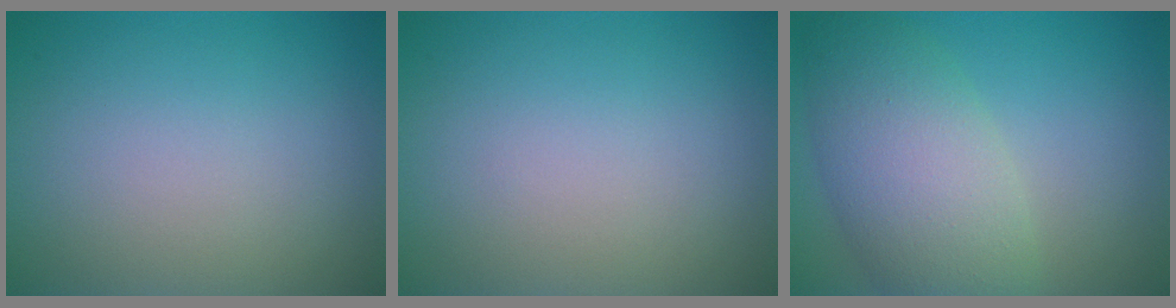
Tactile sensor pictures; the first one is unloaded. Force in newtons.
{"total": 0.0}
{"total": 7.0, "press": 7.0, "slide": 0.6}